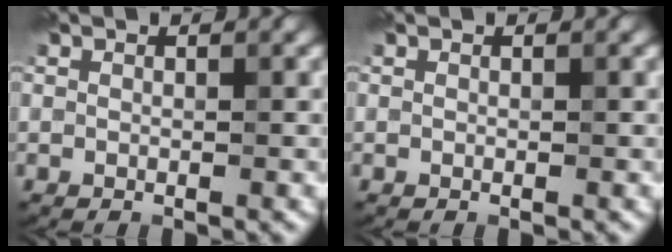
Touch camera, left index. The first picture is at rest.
{"total": 0.0}